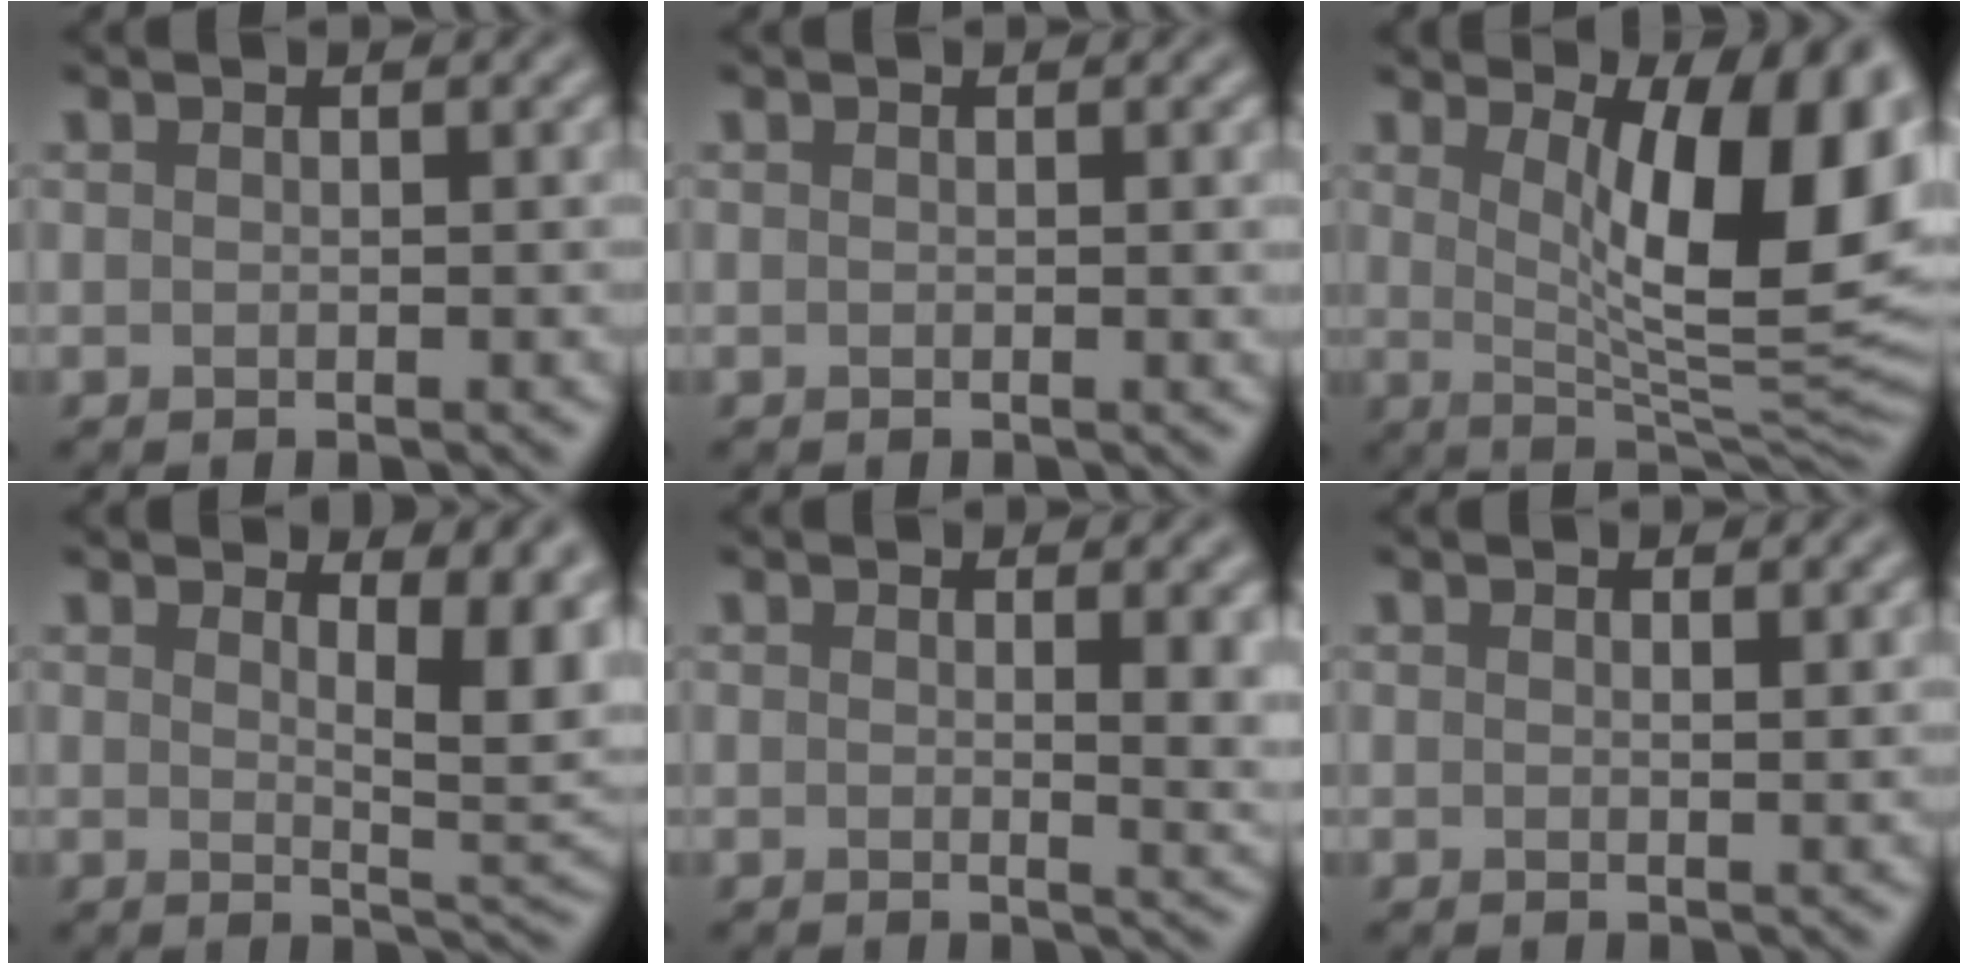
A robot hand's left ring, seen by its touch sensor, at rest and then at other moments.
{"total": 0.6, "force": [0.1, 0.1, 0.6], "torque": [-0.004, 0.000, 0.000]}
{"total": 12.9, "force": [3.3, 4.1, 11.8], "torque": [-0.138, -0.012, 0.052]}
{"total": 6.3, "force": [2.8, 2.4, 5.1], "torque": [-0.055, -0.006, 0.044]}
{"total": 3.7, "force": [1.1, 1.3, 3.3], "torque": [-0.030, -0.003, 0.016]}
{"total": 0.6, "force": [0.5, 0.1, 0.3], "torque": [-0.002, -0.002, 0.009]}